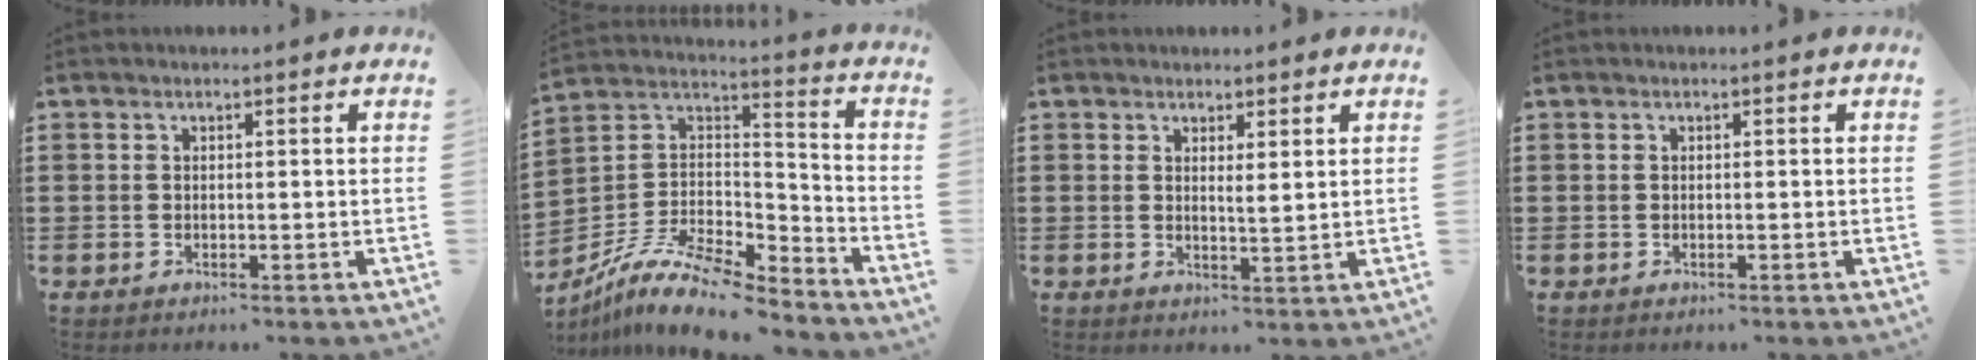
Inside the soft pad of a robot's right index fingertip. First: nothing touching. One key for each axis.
{"total": 11.4, "fx": -9.4, "fy": 2.9, "fz": 5.8, "tx": -0.118, "ty": 0.020, "tz": -0.186}
{"total": 1.7, "fx": 1.4, "fy": 0.1, "fz": 0.9, "tx": -0.013, "ty": 0.000, "tz": 0.025}
{"total": 0.0}